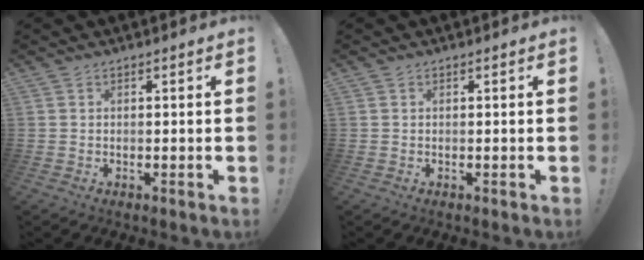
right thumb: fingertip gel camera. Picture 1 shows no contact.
{"total": 0.0}